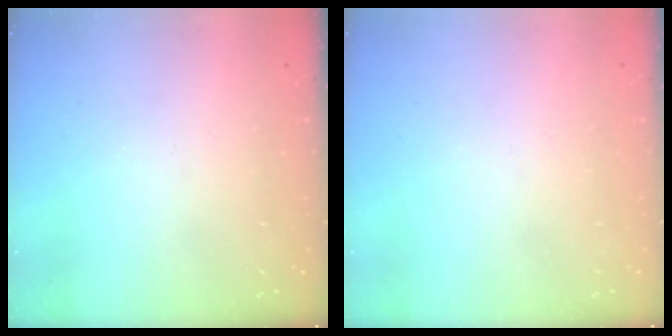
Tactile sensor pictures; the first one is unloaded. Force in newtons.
{"total": 1.8, "press": 1.7, "slide": 0.1}